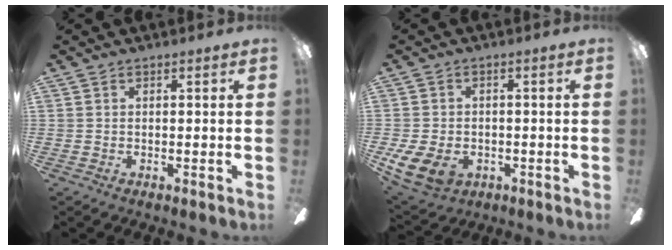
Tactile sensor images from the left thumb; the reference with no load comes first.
{"total": 7.7, "force": [-2.6, 5.7, 4.5], "torque": [-0.119, 0.007, -0.048]}